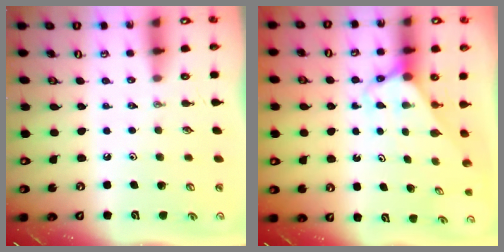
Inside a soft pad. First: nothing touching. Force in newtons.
{"total": 2.6, "press": 2.6, "slide": 0.1}